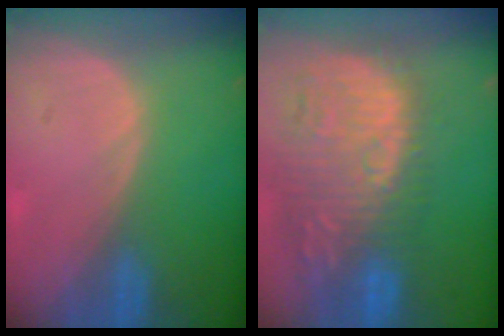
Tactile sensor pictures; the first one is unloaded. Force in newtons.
{"total": 13.5, "press": 12.1, "slide": 5.9}